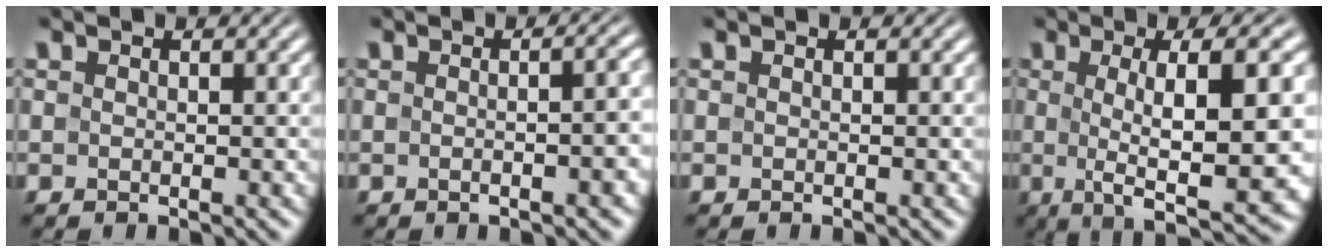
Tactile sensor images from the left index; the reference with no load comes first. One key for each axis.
{"total": 6.9, "fx": -0.3, "fy": 3.3, "fz": 6.0, "tx": -0.011, "ty": 0.021, "tz": -0.021}
{"total": 0.0}
{"total": 11.7, "fx": 0.3, "fy": 3.0, "fz": 11.3, "tx": -0.154, "ty": 0.000, "tz": 0.005}